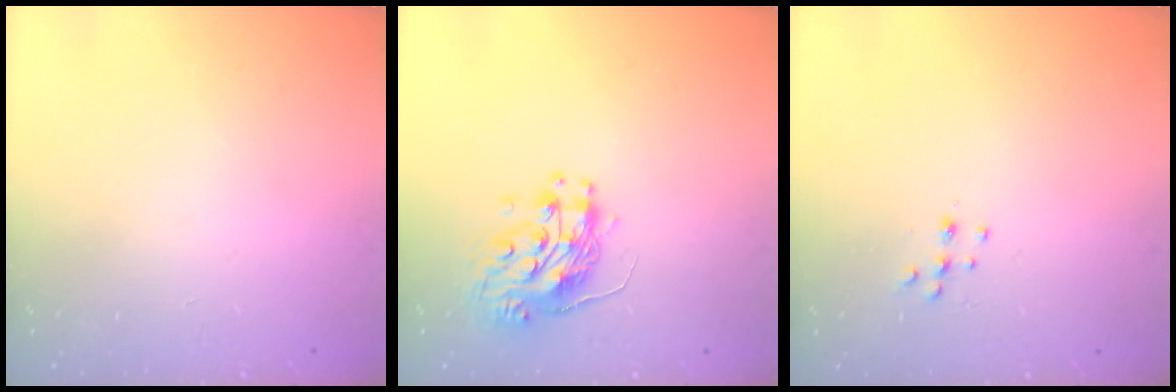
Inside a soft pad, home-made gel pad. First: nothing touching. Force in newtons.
{"total": 10.7, "press": 10.6, "slide": 1.2}
{"total": 5.8, "press": 5.8, "slide": 0.4}